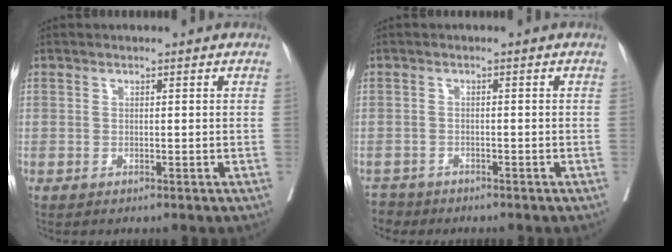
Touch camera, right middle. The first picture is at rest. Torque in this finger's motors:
{"motor_torque": [0.29, -0.36, 0.05, 0.01]}